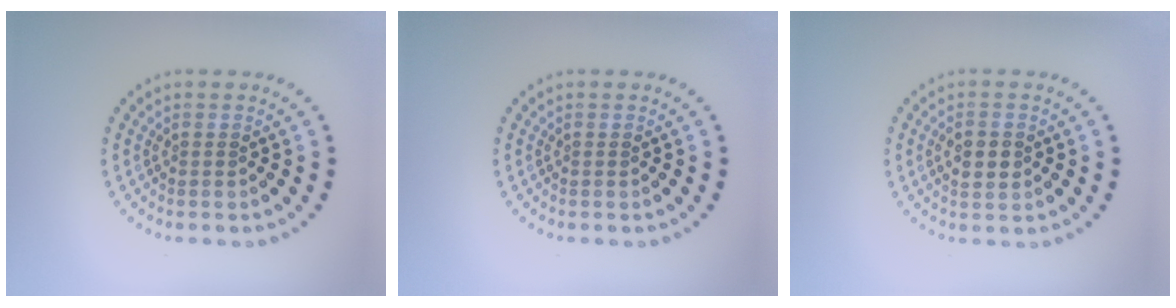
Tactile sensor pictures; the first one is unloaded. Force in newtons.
{"total": 0.0}
{"total": 2.2, "press": 2.2, "slide": 0.0}